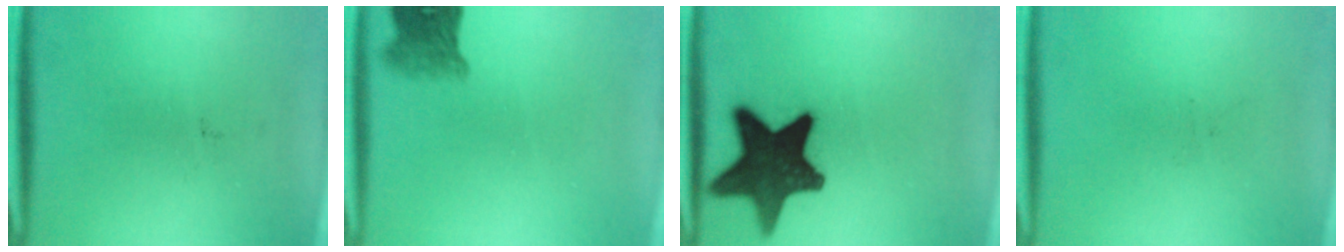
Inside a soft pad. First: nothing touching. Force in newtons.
{"total": 4.1}
{"total": 16.5}
{"total": 0.0}